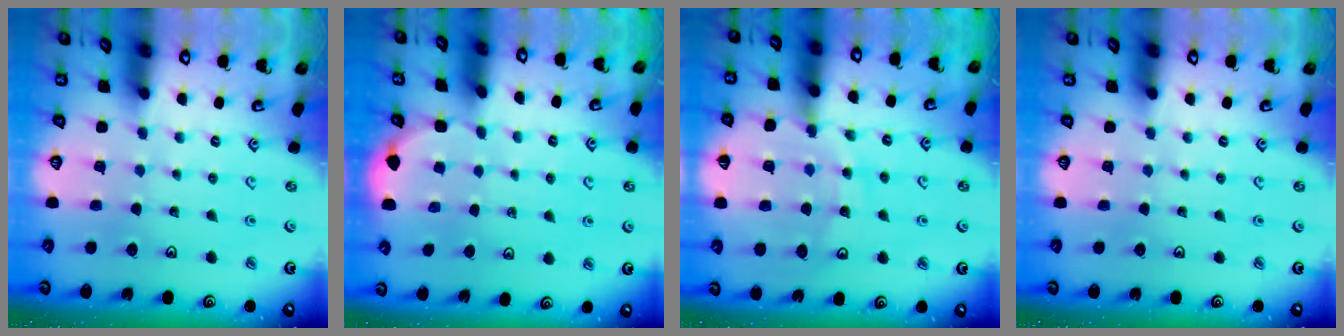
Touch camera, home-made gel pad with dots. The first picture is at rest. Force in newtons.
{"total": 1.8, "press": 1.7, "slide": 0.0}
{"total": 12.6, "press": 12.2, "slide": 3.1}
{"total": 0.0}